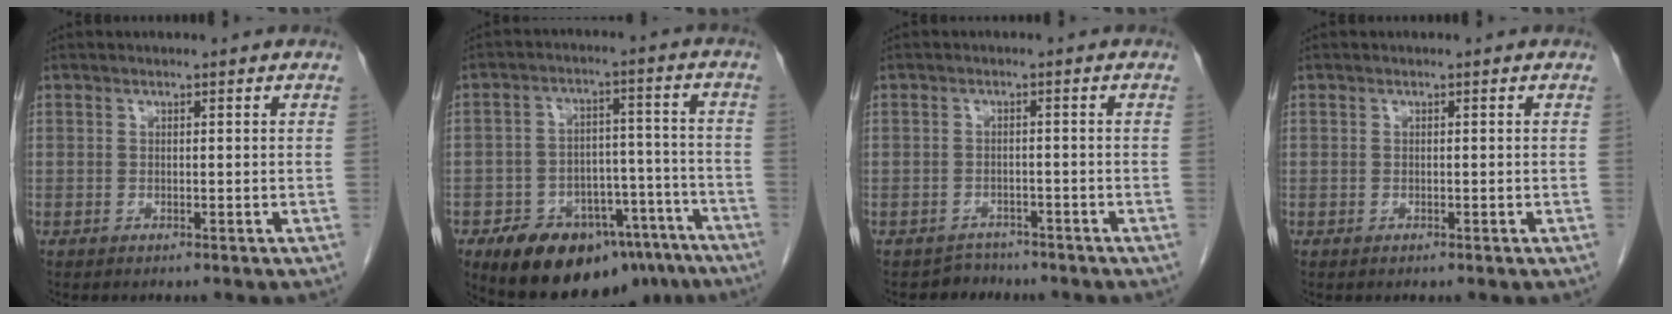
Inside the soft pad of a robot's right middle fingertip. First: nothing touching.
{"total": 17.9, "force": [-13.2, 8.7, 8.4], "torque": [-0.105, 0.036, -0.185]}
{"total": 2.8, "force": [-2.4, 1.3, -0.8], "torque": [0.005, 0.003, -0.038]}
{"total": 0.0}